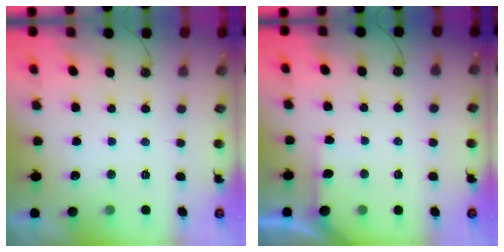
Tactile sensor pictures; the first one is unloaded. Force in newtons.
{"total": 2.9, "press": 2.9, "slide": 0.3}